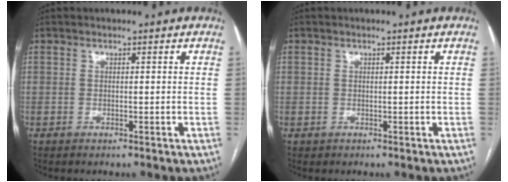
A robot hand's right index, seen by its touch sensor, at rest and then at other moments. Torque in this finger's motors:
{"motor_torque": [-0.51, 0.09, -1.05, -0.17]}